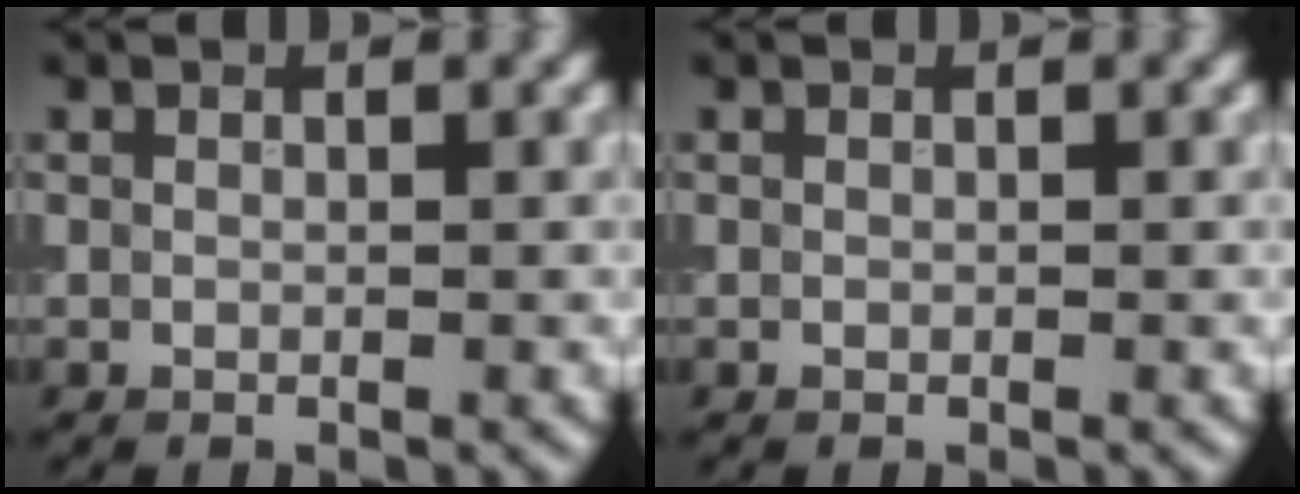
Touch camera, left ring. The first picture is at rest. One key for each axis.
{"total": 0.0}